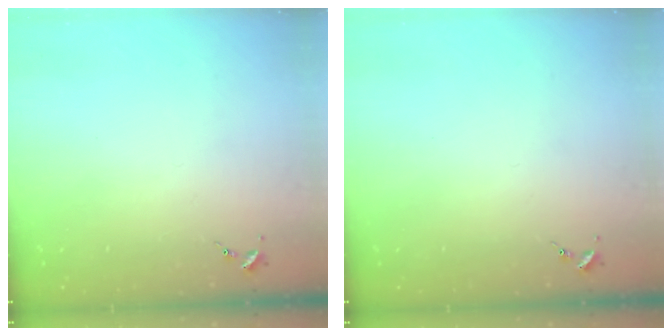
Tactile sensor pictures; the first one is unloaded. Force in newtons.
{"total": 0.0}